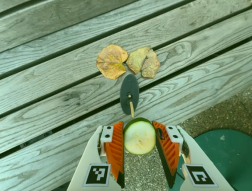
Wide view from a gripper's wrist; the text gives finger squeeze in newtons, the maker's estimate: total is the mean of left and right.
{"total": 9.2, "left": 9.5, "right": 9.0}